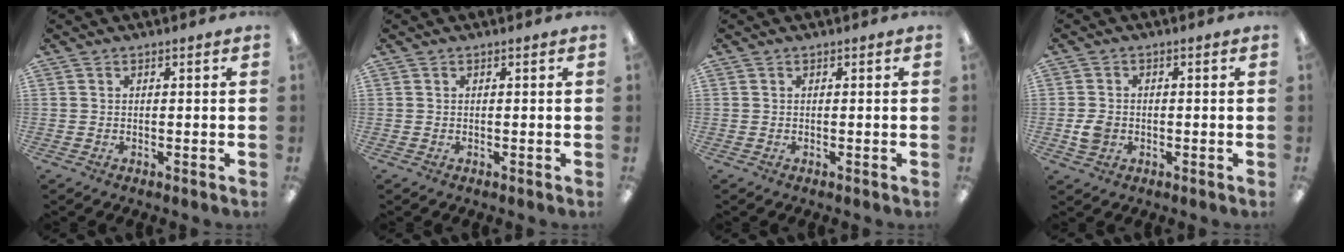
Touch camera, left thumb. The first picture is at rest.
{"total": 0.0}
{"total": 0.0}
{"total": 3.6, "force": [-0.7, 2.9, 2.0], "torque": [-0.025, 0.003, -0.013]}